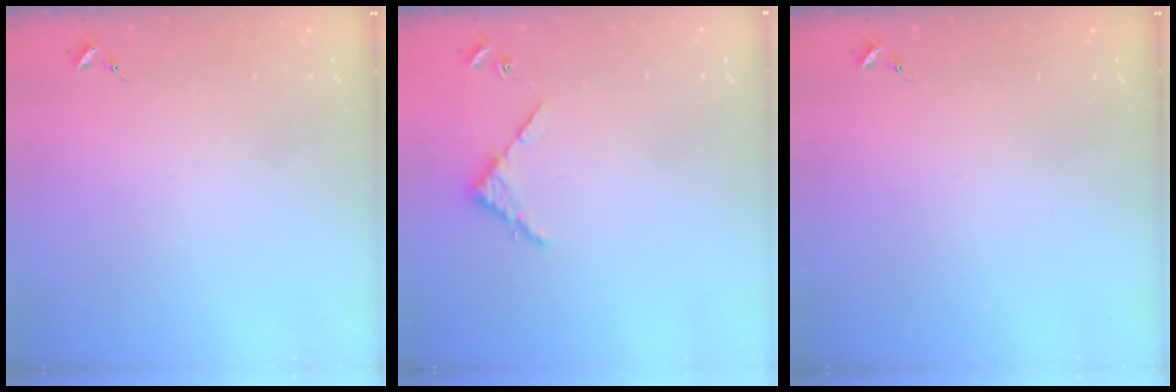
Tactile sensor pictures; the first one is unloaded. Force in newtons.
{"total": 3.4, "press": 3.4, "slide": 0.4}
{"total": 0.0}